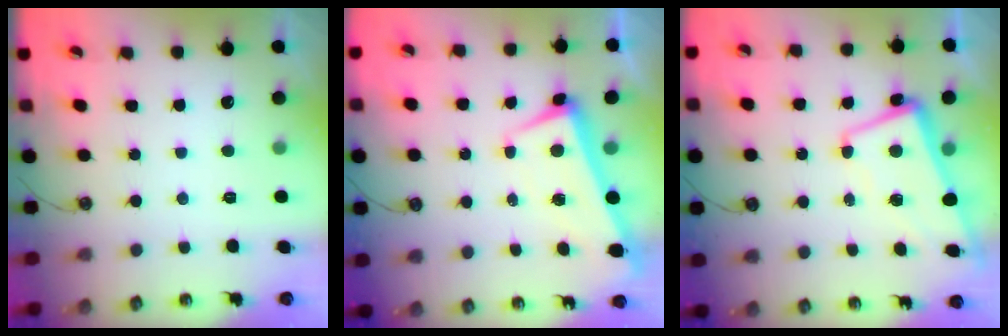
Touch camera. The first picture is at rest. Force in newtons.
{"total": 2.1, "press": 2.0, "slide": 0.6}
{"total": 1.1, "press": 0.6, "slide": 0.9}